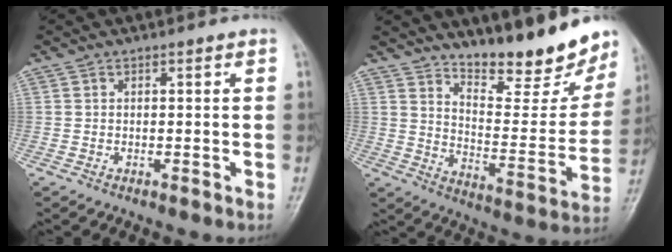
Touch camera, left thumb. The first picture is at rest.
{"total": 18.1, "force": [15.0, 4.6, 9.0], "torque": [-0.091, -0.113, 0.221]}